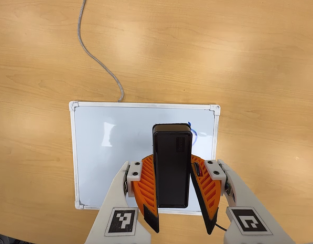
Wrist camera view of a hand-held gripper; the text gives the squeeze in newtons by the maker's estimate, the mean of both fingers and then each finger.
{"total": 6.4, "left": 6.1, "right": 6.8}